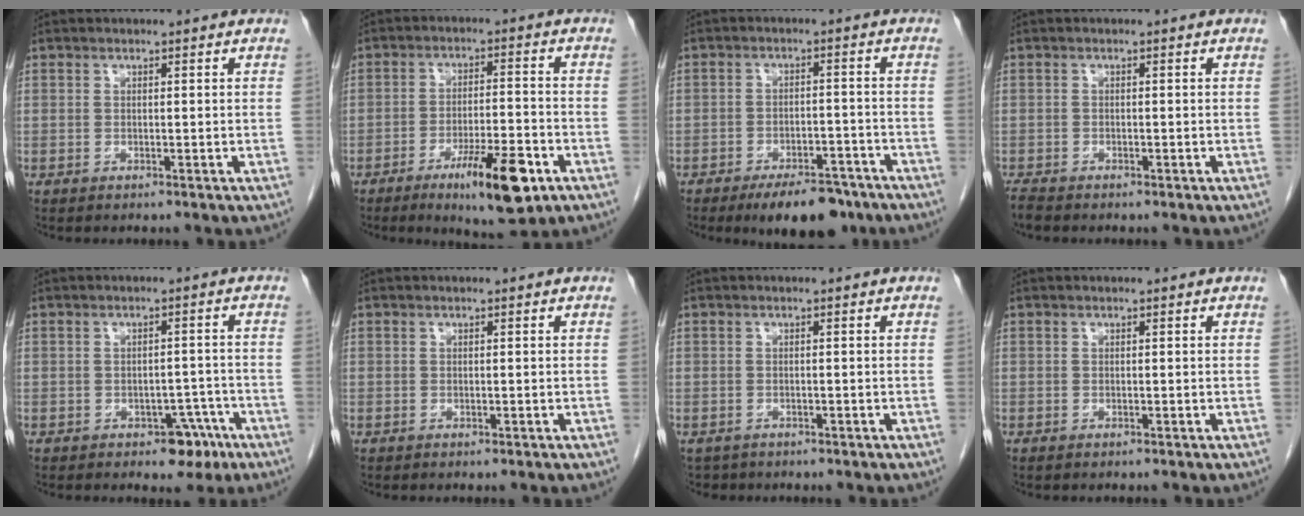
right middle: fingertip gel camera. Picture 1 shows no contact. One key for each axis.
{"total": 10.9, "fx": -5.8, "fy": 1.8, "fz": 9.1, "tx": -0.147, "ty": -0.016, "tz": -0.086}
{"total": 9.1, "fx": -6.7, "fy": 3.5, "fz": 5.0, "tx": -0.066, "ty": 0.000, "tz": -0.101}
{"total": 1.7, "fx": -1.5, "fy": 0.3, "fz": 0.7, "tx": -0.024, "ty": -0.008, "tz": -0.027}
{"total": 4.2, "fx": -2.5, "fy": 2.4, "fz": 2.4, "tx": -0.023, "ty": 0.005, "tz": -0.027}
{"total": 0.0}
{"total": 2.1, "fx": -1.7, "fy": 1.3, "fz": 0.0, "tx": -0.010, "ty": -0.002, "tz": -0.027}
{"total": 0.0}